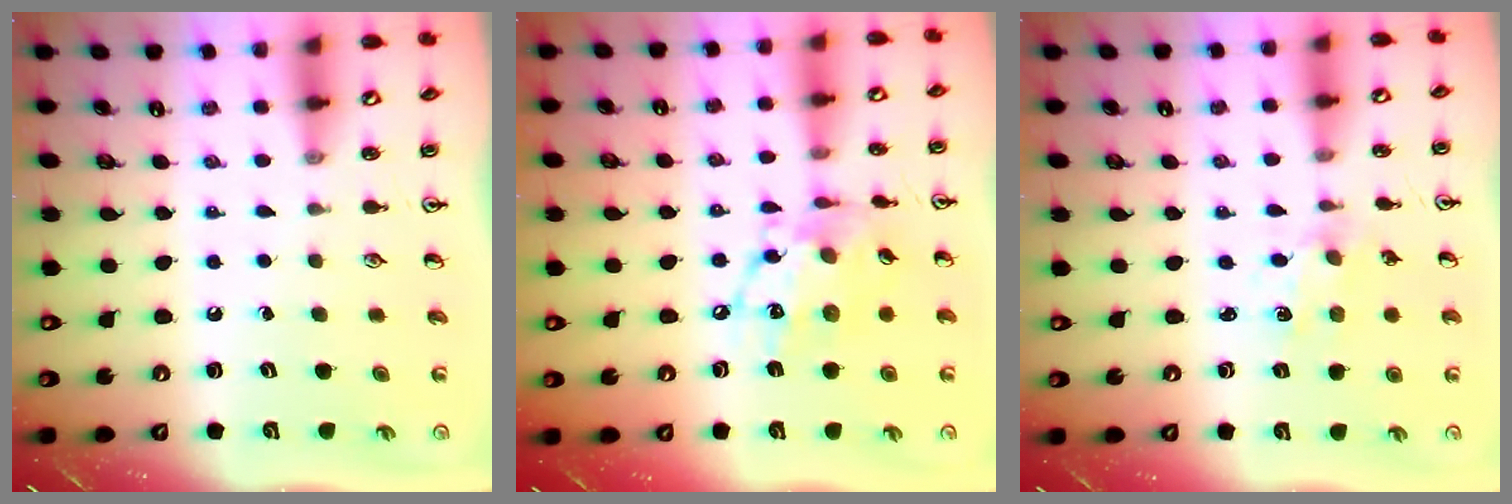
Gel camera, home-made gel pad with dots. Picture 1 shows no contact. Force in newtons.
{"total": 14.8, "press": 14.8, "slide": 1.1}
{"total": 1.2, "press": 1.2, "slide": 0.3}